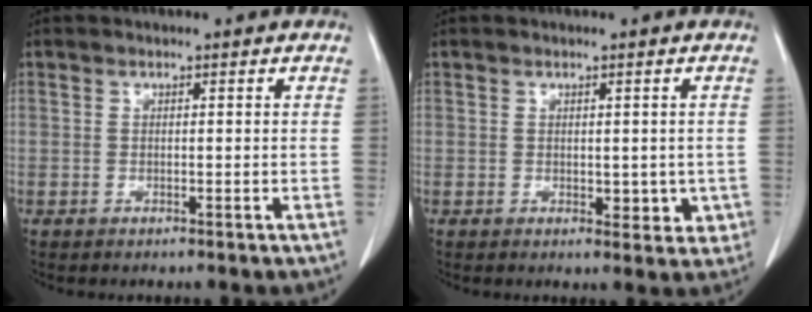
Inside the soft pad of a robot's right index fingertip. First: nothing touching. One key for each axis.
{"total": 3.8, "fx": -0.3, "fy": 2.4, "fz": 2.9, "tx": -0.018, "ty": -0.004, "tz": 0.002}